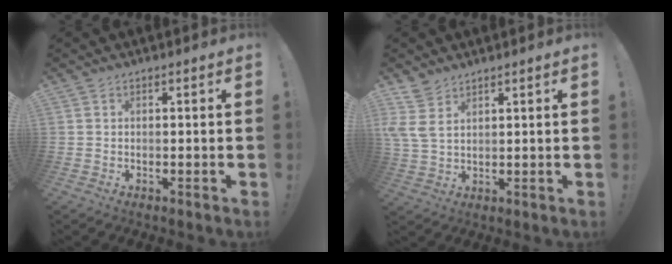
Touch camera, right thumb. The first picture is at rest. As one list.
[{"total": 6.5, "force": [3.8, 3.7, 3.9], "torque": [-0.080, -0.012, 0.076]}]